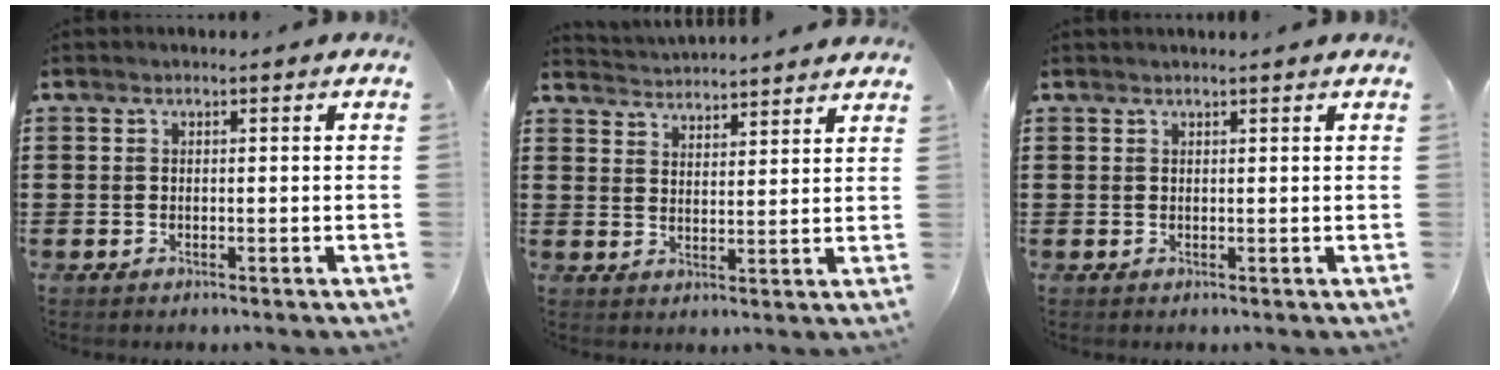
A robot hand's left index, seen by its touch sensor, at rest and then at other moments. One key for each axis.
{"total": 3.5, "fx": 3.4, "fy": -0.4, "fz": -0.6, "tx": -0.001, "ty": -0.019, "tz": 0.060}
{"total": 0.5, "fx": 0.5, "fy": -0.1, "fz": 0.2, "tx": -0.003, "ty": -0.001, "tz": 0.010}